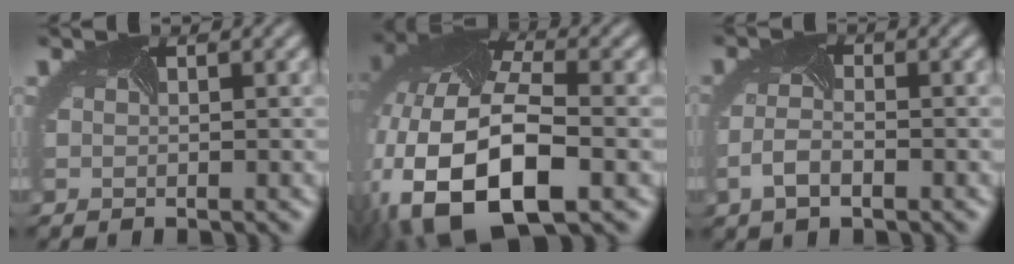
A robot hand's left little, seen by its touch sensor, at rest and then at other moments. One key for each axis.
{"total": 16.1, "fx": -4.6, "fy": 9.2, "fz": 12.4, "tx": -0.258, "ty": -0.030, "tz": -0.070}
{"total": 2.5, "fx": -1.3, "fy": 1.1, "fz": 1.8, "tx": -0.044, "ty": -0.007, "tz": -0.027}